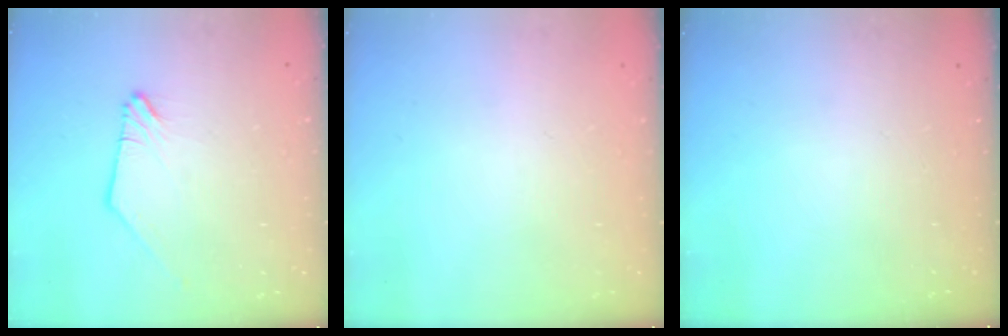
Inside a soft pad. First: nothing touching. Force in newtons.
{"total": 0.7, "press": 0.7, "slide": 0.1}
{"total": 0.0}